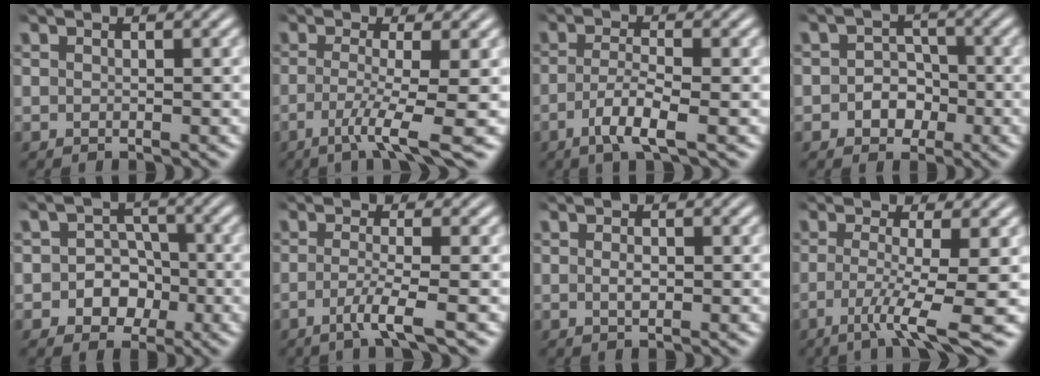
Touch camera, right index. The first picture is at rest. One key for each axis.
{"total": 4.9, "fx": -2.4, "fy": 0.1, "fz": 4.2, "tx": -0.086, "ty": -0.032, "tz": -0.031}
{"total": 3.8, "fx": -2.0, "fy": 0.6, "fz": 3.2, "tx": -0.066, "ty": -0.017, "tz": -0.027}
{"total": 3.7, "fx": -1.7, "fy": 3.1, "fz": 1.1, "tx": -0.008, "ty": -0.005, "tz": -0.032}
{"total": 6.0, "fx": -2.3, "fy": 5.2, "fz": 1.8, "tx": -0.031, "ty": -0.021, "tz": -0.037}
{"total": 3.0, "fx": -1.6, "fy": -0.4, "fz": 2.5, "tx": -0.058, "ty": -0.021, "tz": -0.021}
{"total": 0.9, "fx": -0.2, "fy": 0.4, "fz": 0.8, "tx": -0.017, "ty": -0.007, "tz": -0.002}
{"total": 5.6, "fx": -2.9, "fy": 0.3, "fz": 4.8, "tx": -0.093, "ty": -0.035, "tz": -0.036}